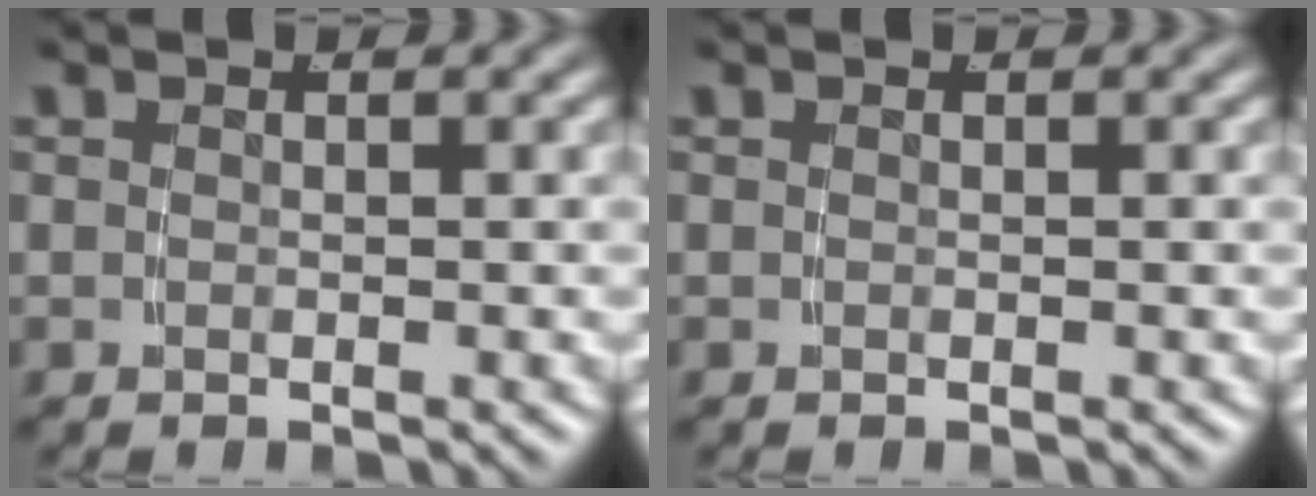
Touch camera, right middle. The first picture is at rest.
{"total": 0.0}